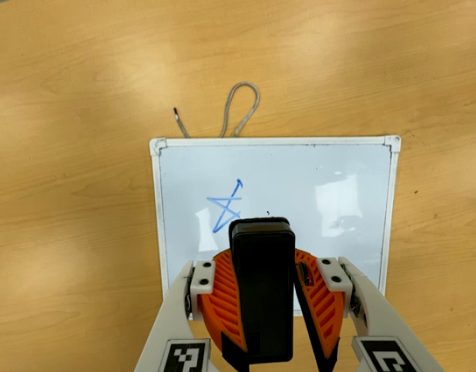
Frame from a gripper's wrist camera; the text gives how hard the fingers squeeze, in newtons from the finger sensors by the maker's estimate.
{"total": 11.0, "left": 10.3, "right": 11.6}